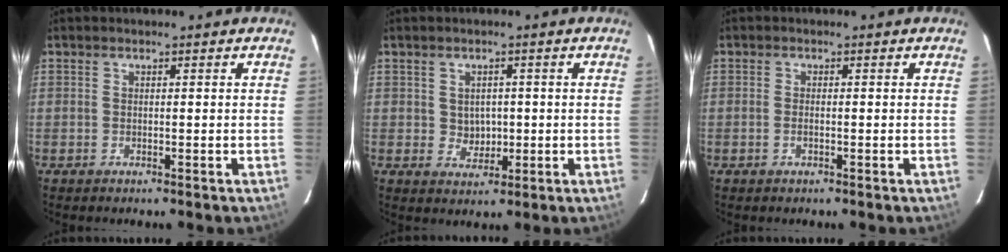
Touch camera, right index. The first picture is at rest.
{"total": 3.6, "force": [0.1, 3.3, 1.5], "torque": [-0.023, 0.004, 0.010]}
{"total": 1.0, "force": [-0.4, 0.4, 0.9], "torque": [-0.019, 0.000, -0.007]}